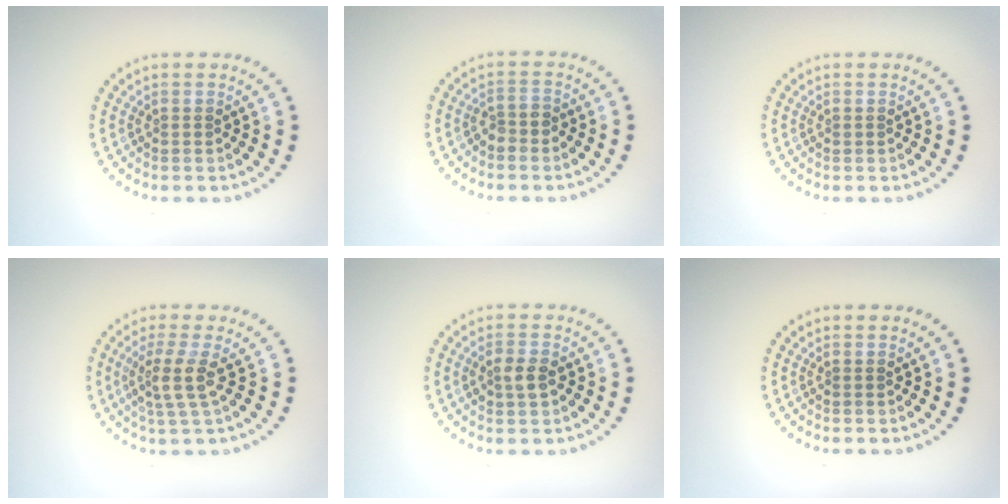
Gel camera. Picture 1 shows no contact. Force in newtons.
{"total": 1.6, "press": 1.3, "slide": 0.9}
{"total": 0.0}
{"total": 2.8, "press": 2.1, "slide": 1.8}
{"total": 2.0, "press": 2.0, "slide": 0.4}
{"total": 0.0}